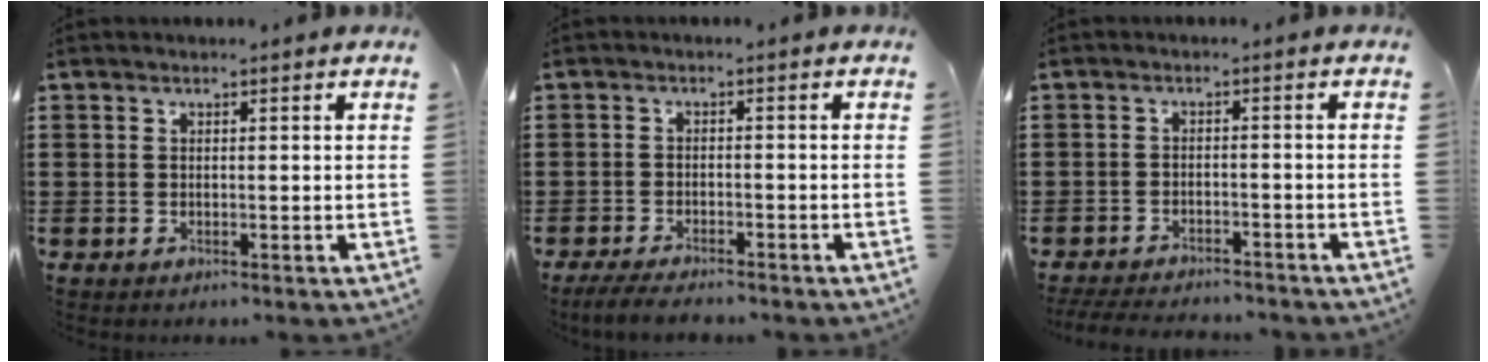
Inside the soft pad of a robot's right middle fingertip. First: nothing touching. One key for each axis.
{"total": 3.0, "fx": -2.8, "fy": 0.5, "fz": 0.8, "tx": -0.022, "ty": 0.001, "tz": -0.061}
{"total": 3.4, "fx": -3.3, "fy": 0.4, "fz": 0.5, "tx": -0.016, "ty": -0.001, "tz": -0.071}